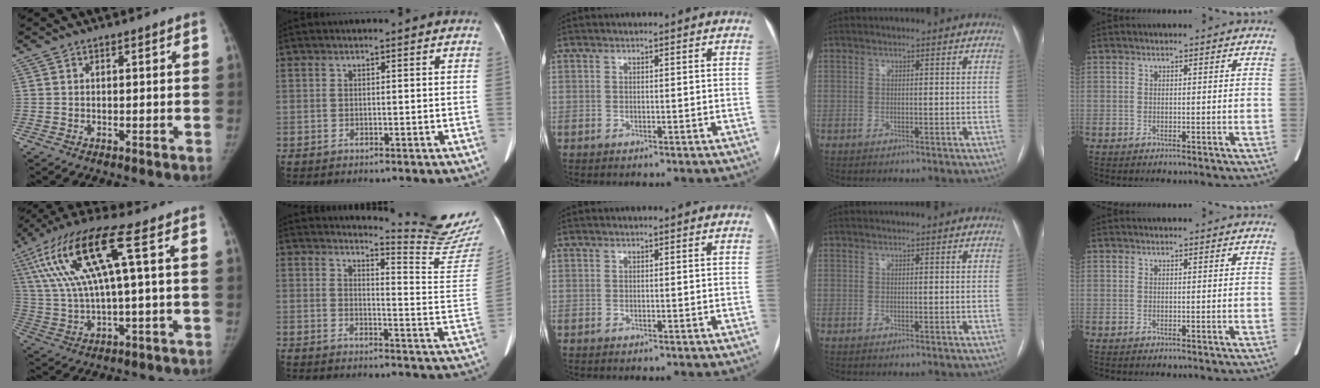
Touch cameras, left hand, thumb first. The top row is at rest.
{"thumb": {"total": 16.5, "force": [5.0, 2.5, 15.5], "torque": [-0.349, 0.018, 0.095]}, "index": {"total": 13.3, "force": [13.1, -2.4, 1.1], "torque": [-0.018, -0.138, 0.148]}}